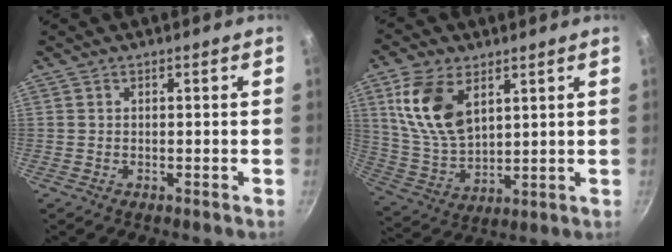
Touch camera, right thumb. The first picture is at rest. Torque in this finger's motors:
{"motor_torque": [0.85, 0.96, 1.69, 0.69, 0.36]}